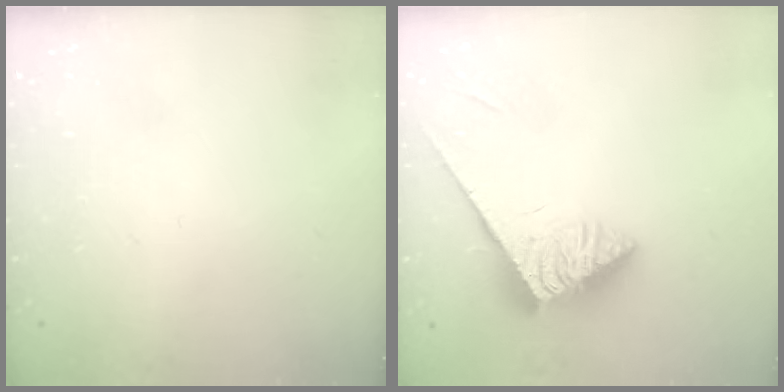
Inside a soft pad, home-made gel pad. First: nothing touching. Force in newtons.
{"total": 5.3, "press": 5.3, "slide": 0.0}